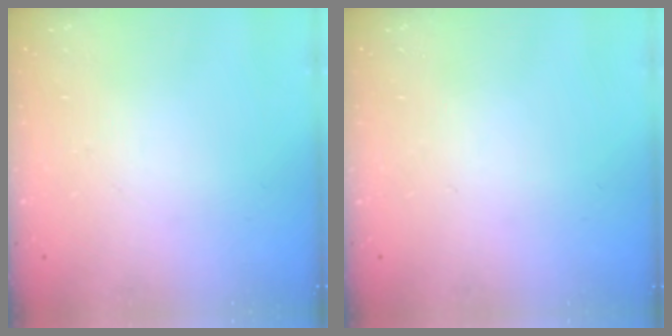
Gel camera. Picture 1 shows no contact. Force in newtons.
{"total": 0.0}